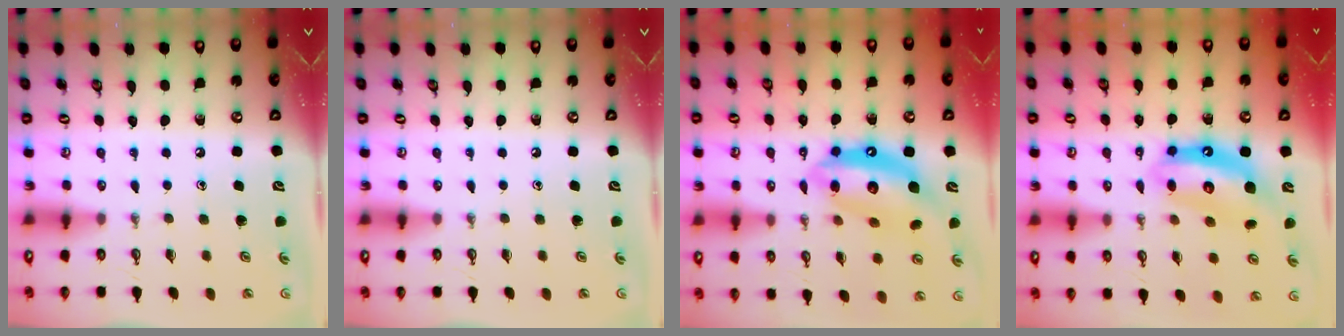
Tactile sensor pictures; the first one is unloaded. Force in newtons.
{"total": 0.0}
{"total": 15.9, "press": 15.8, "slide": 1.6}
{"total": 12.2, "press": 12.2, "slide": 1.1}